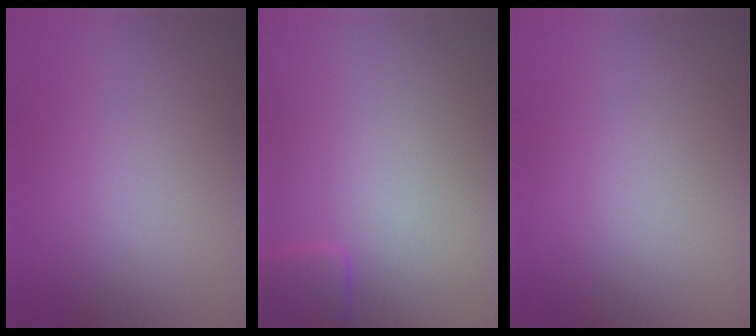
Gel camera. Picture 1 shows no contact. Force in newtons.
{"total": 2.0, "press": 2.0, "slide": 0.3}
{"total": 0.0}